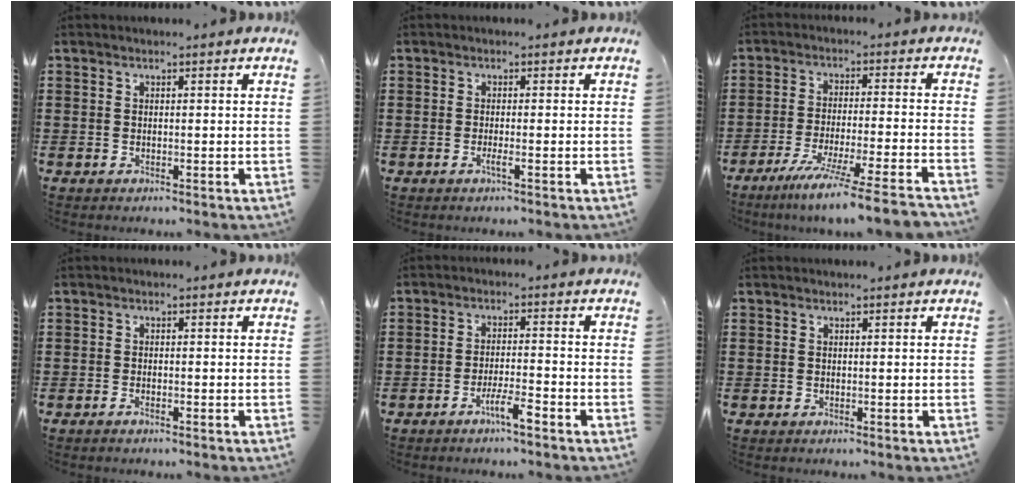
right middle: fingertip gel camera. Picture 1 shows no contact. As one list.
[{"total": 1.1, "force": [-0.6, 0.0, 1.0], "torque": [-0.017, -0.001, -0.011]}, {"total": 7.8, "force": [-6.6, -0.9, 4.1], "torque": [-0.072, -0.015, -0.127]}, {"total": 0.8, "force": [-0.6, 0.2, 0.5], "torque": [-0.012, -0.004, -0.010]}, {"total": 4.0, "force": [-2.8, 0.4, 2.8], "torque": [-0.059, 0.000, -0.055]}, {"total": 0.0}]